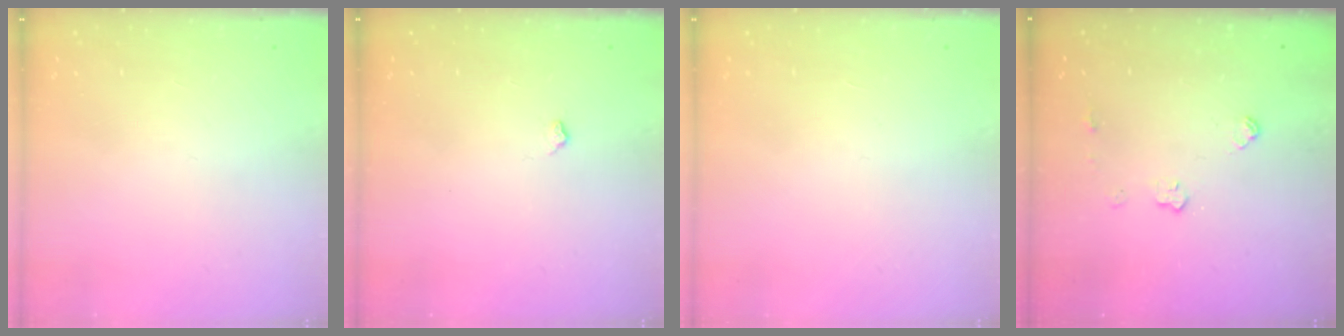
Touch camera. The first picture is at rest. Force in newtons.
{"total": 3.6, "press": 3.6, "slide": 0.6}
{"total": 0.0}
{"total": 6.4, "press": 6.4, "slide": 0.2}